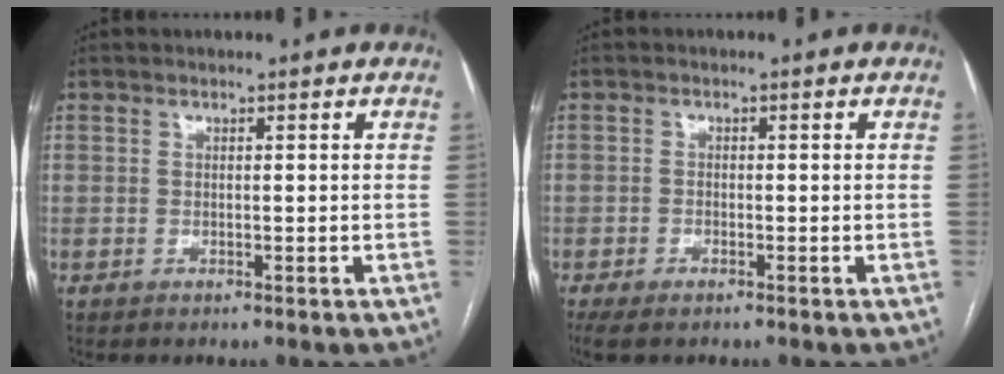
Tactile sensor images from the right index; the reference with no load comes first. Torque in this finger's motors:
{"motor_torque": [0.04, -0.28, -0.16, -0.09]}